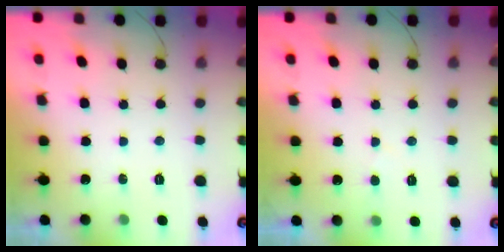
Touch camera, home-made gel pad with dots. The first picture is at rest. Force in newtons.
{"total": 2.2, "press": 2.2, "slide": 0.3}